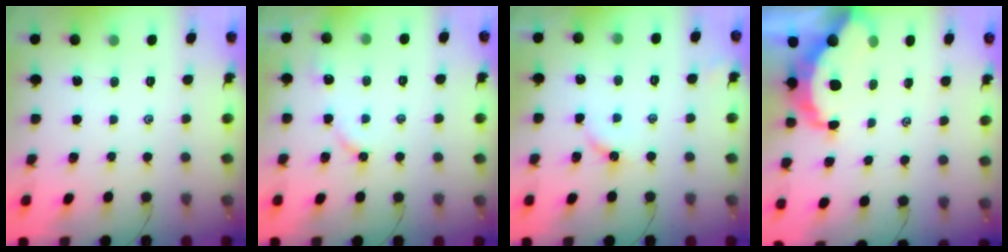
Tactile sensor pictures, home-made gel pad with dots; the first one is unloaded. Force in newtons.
{"total": 5.2, "press": 5.2, "slide": 0.6}
{"total": 4.0, "press": 4.0, "slide": 0.5}
{"total": 8.0, "press": 8.0, "slide": 0.3}